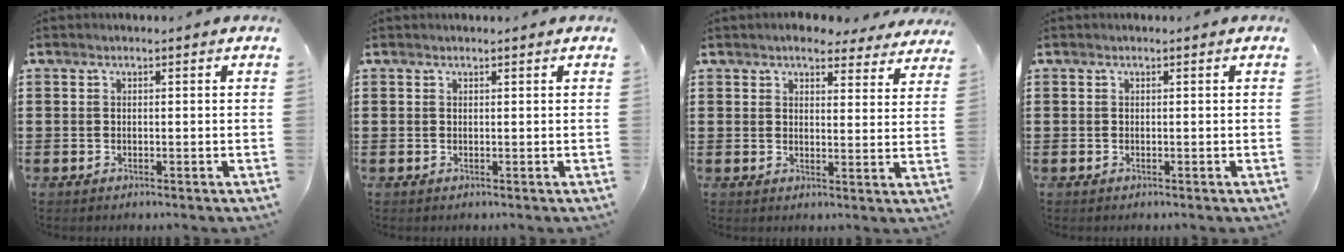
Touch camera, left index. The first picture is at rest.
{"total": 0.0}
{"total": 4.8, "force": [4.5, 1.1, 1.3], "torque": [-0.033, -0.013, 0.081]}
{"total": 0.0}